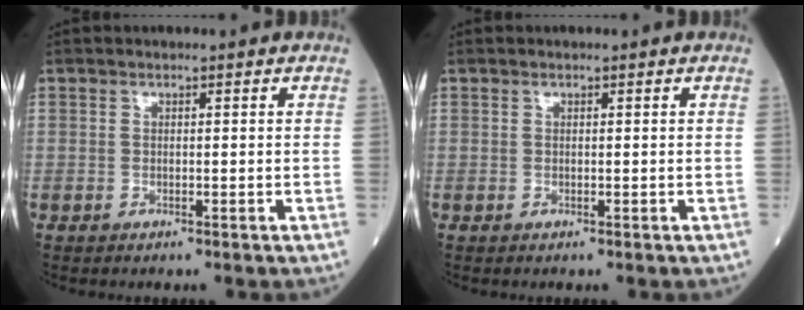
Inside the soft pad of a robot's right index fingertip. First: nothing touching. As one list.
[{"total": 0.0}]